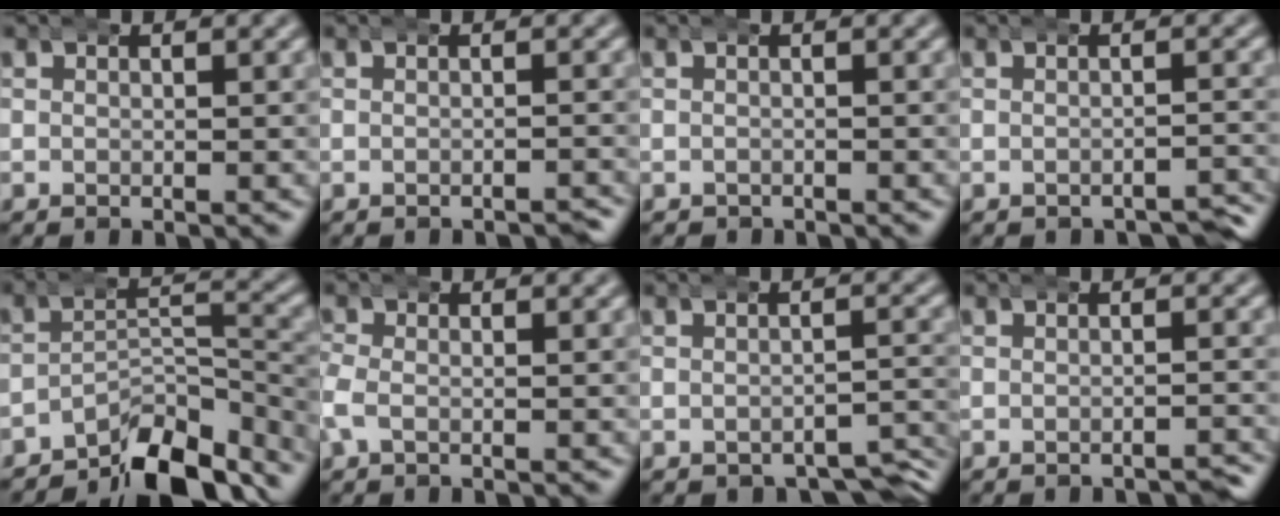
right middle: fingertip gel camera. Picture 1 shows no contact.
{"total": 1.2, "force": [-1.2, 0.2, 0.3], "torque": [-0.002, 0.000, -0.018]}
{"total": 0.8, "force": [-0.7, 0.4, -0.2], "torque": [0.003, -0.009, -0.004]}
{"total": 2.1, "force": [-2.0, 0.6, 0.3], "torque": [-0.005, -0.001, -0.033]}
{"total": 9.2, "force": [-7.3, 3.4, 4.5], "torque": [-0.031, -0.009, -0.112]}
{"total": 2.2, "force": [-0.9, 1.7, 1.2], "torque": [-0.043, -0.004, -0.017]}
{"total": 4.9, "force": [-4.2, 1.9, 1.5], "torque": [-0.011, -0.012, -0.060]}
{"total": 1.5, "force": [-1.4, 0.3, 0.3], "torque": [-0.002, 0.000, -0.024]}